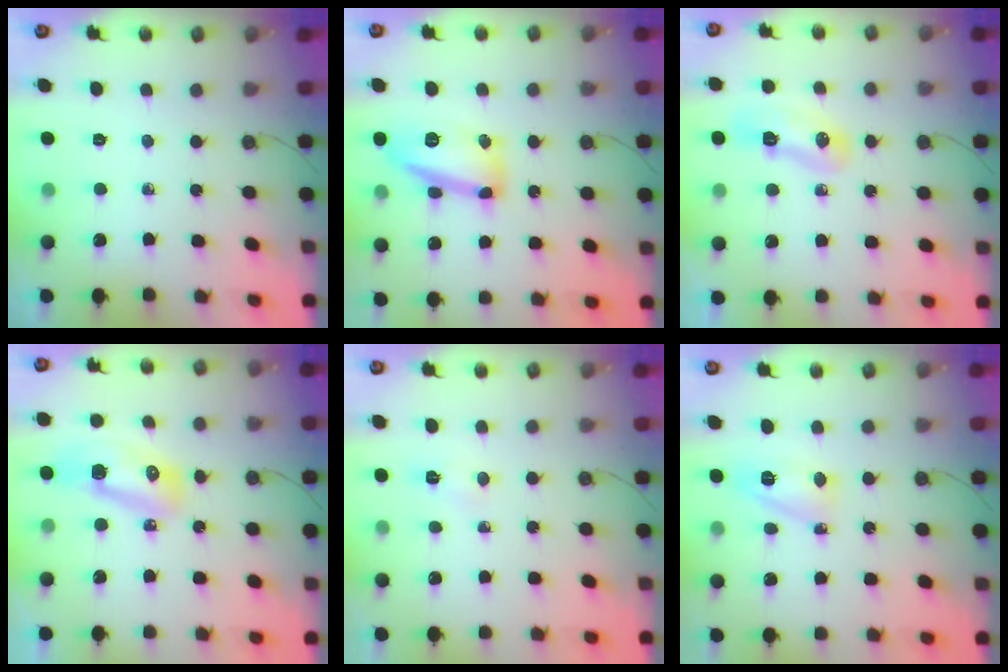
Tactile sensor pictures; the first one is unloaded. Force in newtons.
{"total": 14.1, "press": 14.1, "slide": 1.1}
{"total": 14.6, "press": 9.6, "slide": 10.9}
{"total": 8.8, "press": 8.7, "slide": 1.0}
{"total": 2.9, "press": 2.9, "slide": 0.4}
{"total": 8.5, "press": 8.4, "slide": 0.9}